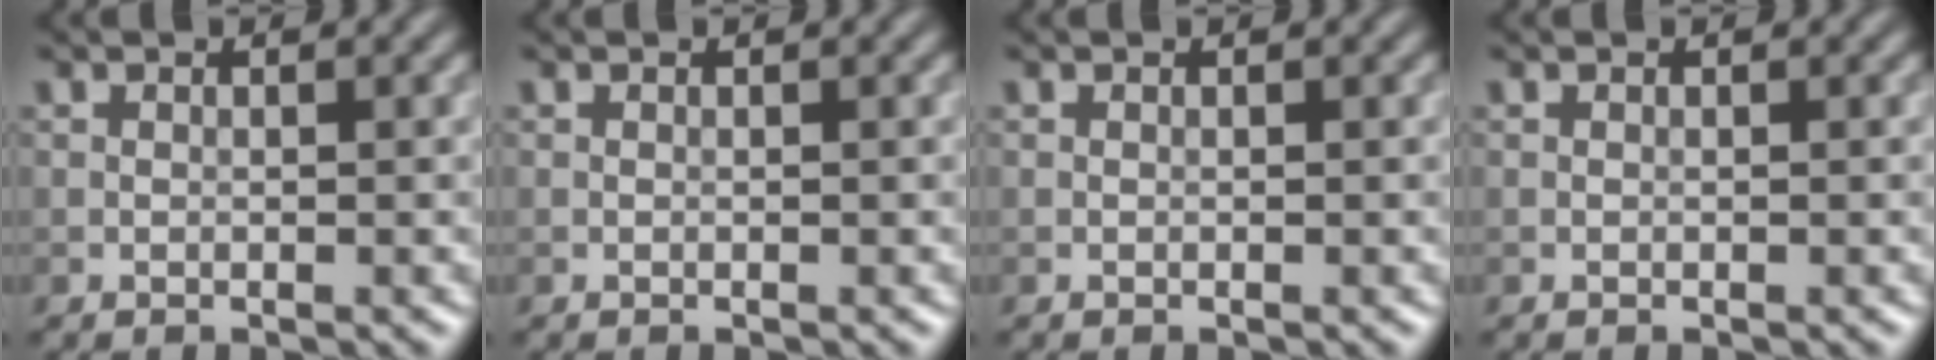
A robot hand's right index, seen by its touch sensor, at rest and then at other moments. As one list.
[{"total": 0.0}, {"total": 0.0}, {"total": 0.0}]